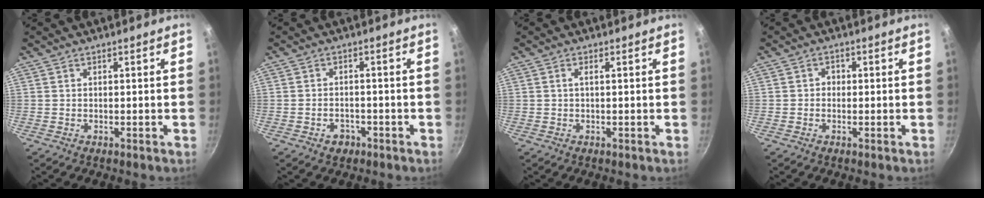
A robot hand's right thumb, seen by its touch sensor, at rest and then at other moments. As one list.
[{"total": 2.7, "force": [-1.5, 2.1, 1.0], "torque": [-0.003, 0.014, -0.020]}, {"total": 0.9, "force": [0.1, 0.2, 0.9], "torque": [-0.023, 0.004, 0.002]}, {"total": 1.5, "force": [-0.1, 1.3, 0.7], "torque": [0.000, 0.005, -0.007]}]